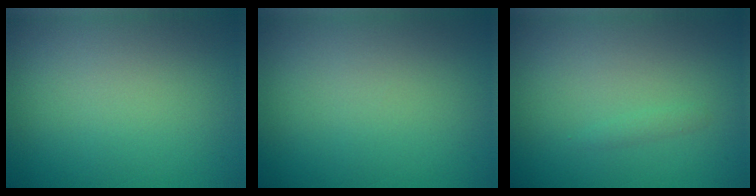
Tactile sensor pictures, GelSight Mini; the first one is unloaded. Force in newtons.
{"total": 0.0}
{"total": 0.6, "press": 0.6, "slide": 0.0}